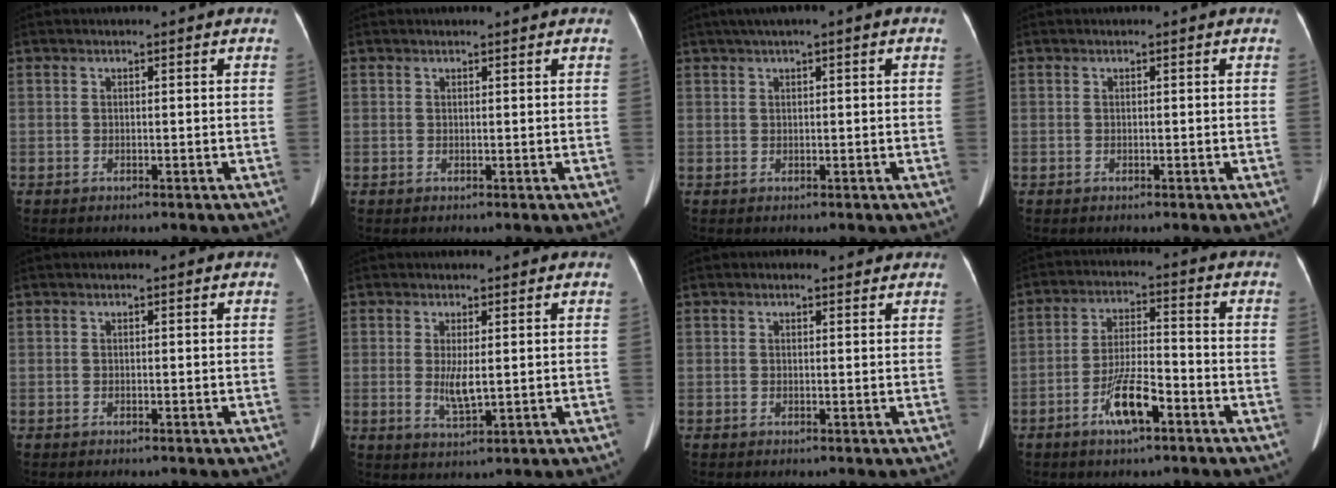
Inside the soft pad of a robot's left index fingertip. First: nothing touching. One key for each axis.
{"total": 1.1, "fx": 1.0, "fy": 0.0, "fz": 0.4, "tx": -0.008, "ty": 0.007, "tz": 0.018}
{"total": 3.5, "fx": 1.9, "fy": 0.2, "fz": 3.0, "tx": -0.058, "ty": 0.024, "tz": 0.033}
{"total": 0.0}
{"total": 0.0}
{"total": 3.7, "fx": 0.4, "fy": 0.8, "fz": 3.6, "tx": -0.071, "ty": -0.008, "tz": 0.014}
{"total": 1.6, "fx": 1.3, "fy": 0.8, "fz": 0.6, "tx": -0.011, "ty": 0.008, "tz": 0.017}
{"total": 7.6, "fx": -4.1, "fy": 1.7, "fz": 6.2, "tx": -0.125, "ty": -0.001, "tz": -0.071}